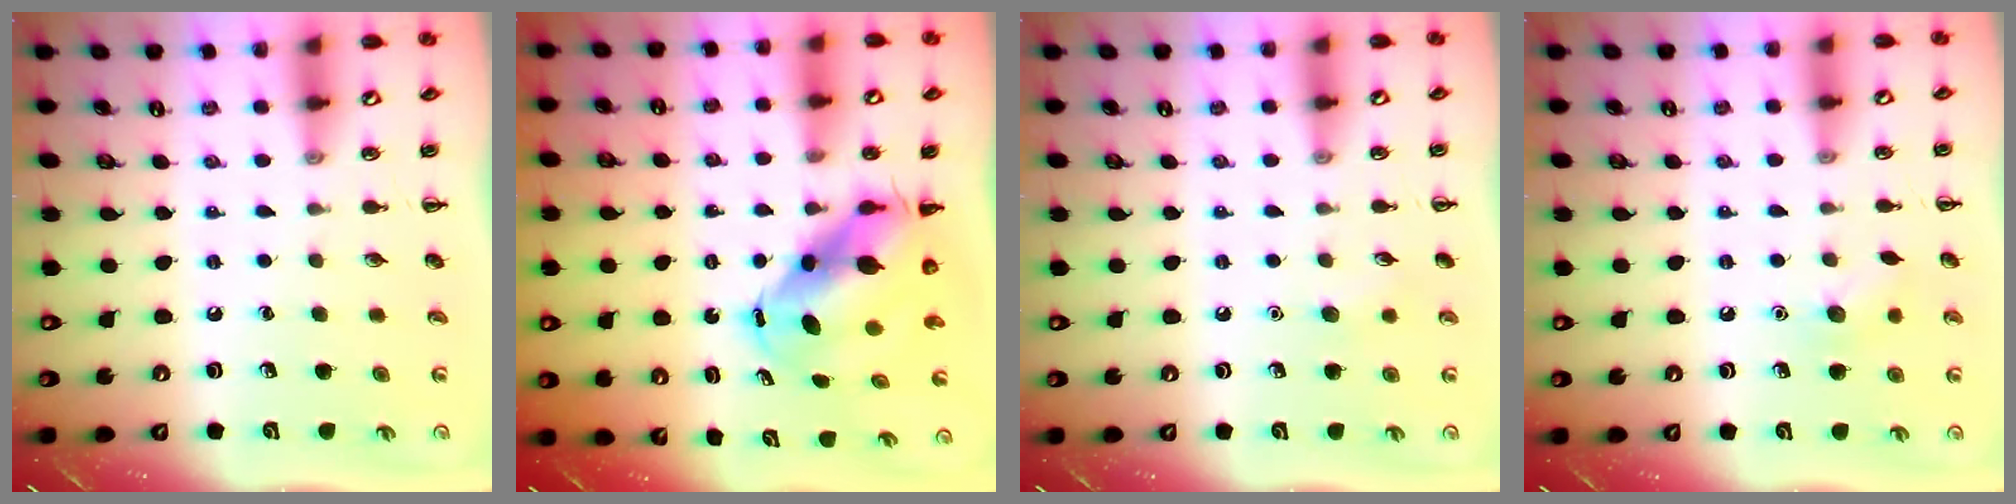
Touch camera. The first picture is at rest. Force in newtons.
{"total": 9.0, "press": 8.8, "slide": 2.0}
{"total": 4.6, "press": 4.5, "slide": 1.0}
{"total": 7.2, "press": 7.0, "slide": 1.5}